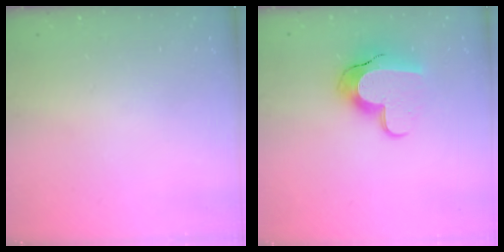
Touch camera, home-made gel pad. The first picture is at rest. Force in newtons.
{"total": 12.9, "press": 12.9, "slide": 0.9}